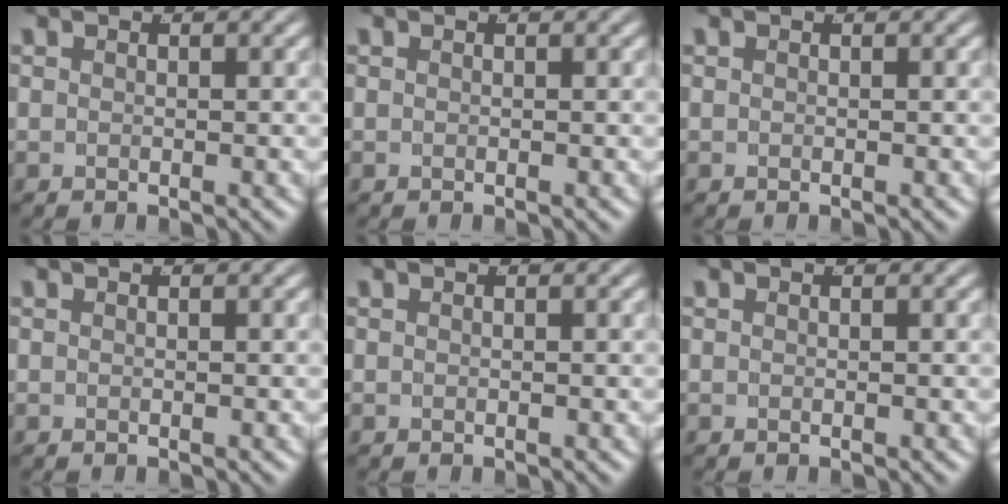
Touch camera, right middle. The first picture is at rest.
{"total": 0.0}
{"total": 0.0}
{"total": 0.0}
{"total": 0.0}
{"total": 0.0}